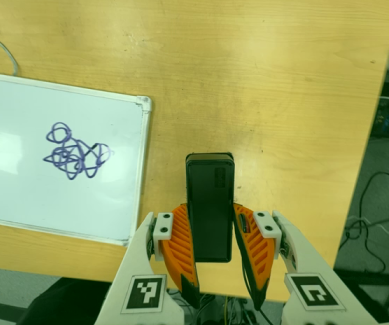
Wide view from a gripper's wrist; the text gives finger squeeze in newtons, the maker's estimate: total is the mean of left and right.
{"total": 5.0, "left": 3.7, "right": 6.3}